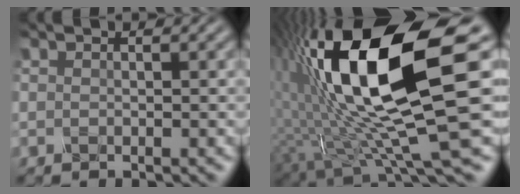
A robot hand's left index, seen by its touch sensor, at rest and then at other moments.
{"total": 17.0, "force": [3.8, 5.3, 15.7], "torque": [-0.294, -0.006, 0.072]}